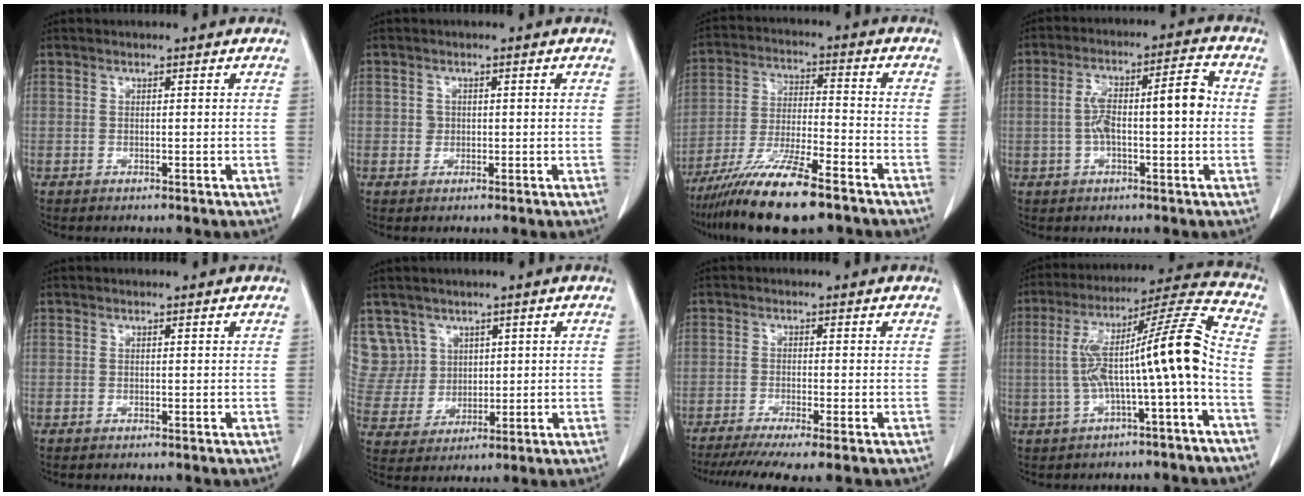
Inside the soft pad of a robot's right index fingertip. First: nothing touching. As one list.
[{"total": 1.3, "force": [0.0, 1.2, 0.3], "torque": [-0.008, 0.004, 0.003]}, {"total": 14.7, "force": [-10.4, 1.8, 10.2], "torque": [-0.204, -0.037, -0.185]}, {"total": 9.2, "force": [-0.4, 2.2, 9.0], "torque": [-0.161, 0.039, -0.004]}, {"total": 0.0}, {"total": 7.9, "force": [3.9, 6.9, -0.2], "torque": [-0.003, 0.026, 0.095]}, {"total": 10.0, "force": [-7.9, -0.1, 6.0], "torque": [-0.083, -0.019, -0.120]}, {"total": 13.9, "force": [-2.6, 0.1, 13.7], "torque": [-0.232, 0.044, -0.041]}]